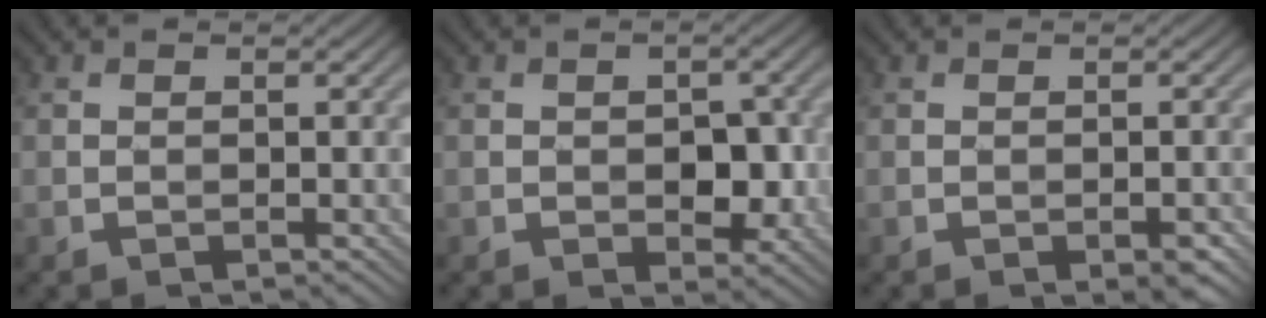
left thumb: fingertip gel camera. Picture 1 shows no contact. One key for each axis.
{"total": 4.1, "fx": -0.7, "fy": 2.6, "fz": 3.1, "tx": -0.046, "ty": -0.008, "tz": -0.009}
{"total": 1.2, "fx": -0.7, "fy": 0.4, "fz": 0.8, "tx": -0.011, "ty": -0.003, "tz": -0.012}